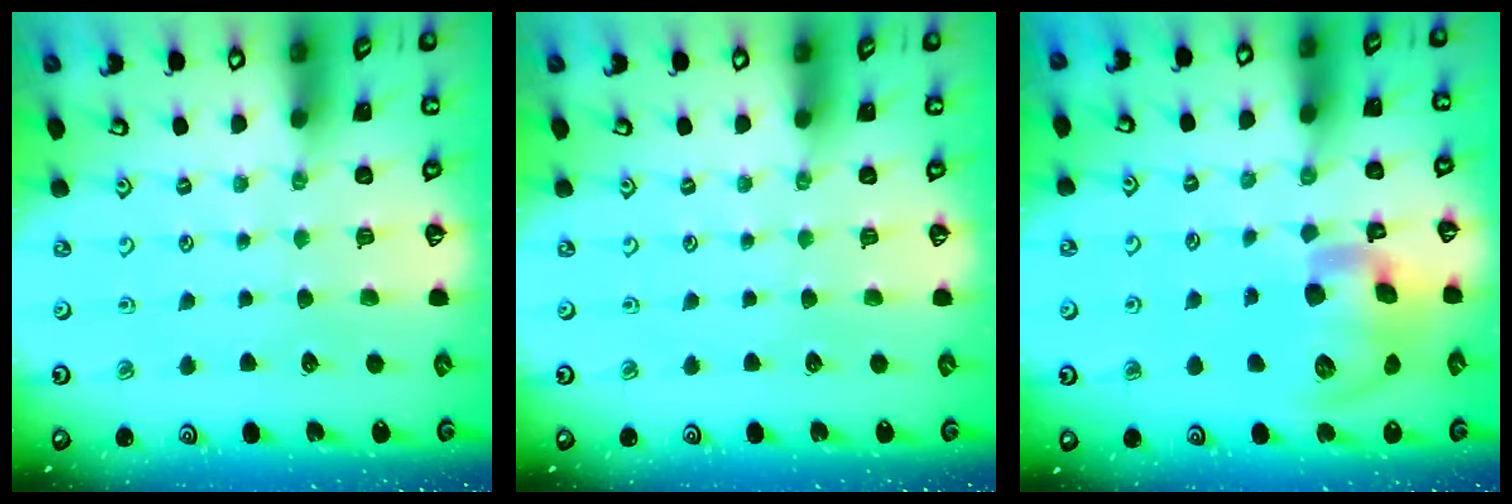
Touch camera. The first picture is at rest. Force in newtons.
{"total": 0.0}
{"total": 15.4, "press": 15.2, "slide": 2.4}